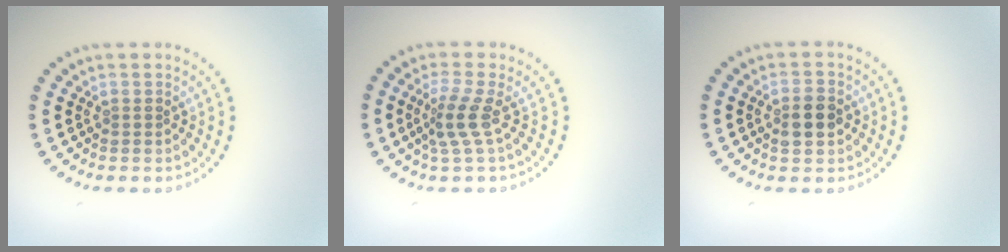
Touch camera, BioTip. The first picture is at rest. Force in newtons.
{"total": 2.5, "press": 1.8, "slide": 1.8}
{"total": 2.9, "press": 2.9, "slide": 0.2}